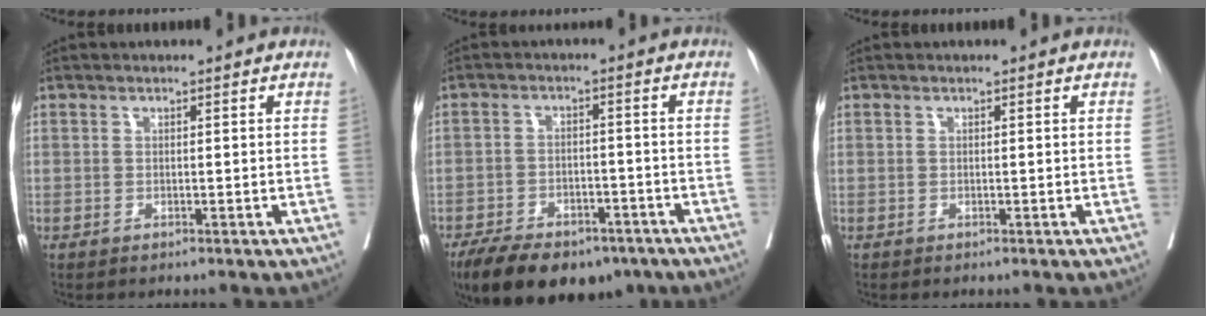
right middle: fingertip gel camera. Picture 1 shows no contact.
{"total": 15.4, "force": [-11.0, 7.3, 8.0], "torque": [-0.152, -0.007, -0.162]}
{"total": 0.0}